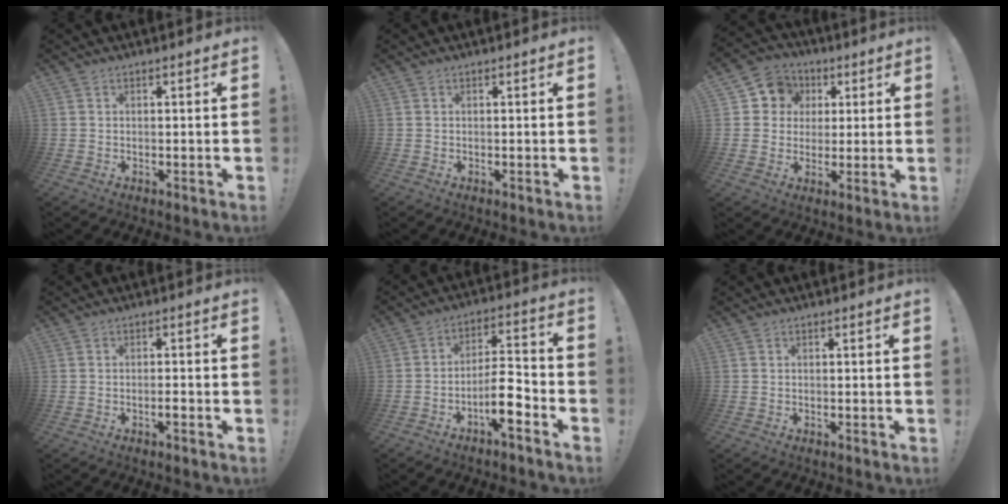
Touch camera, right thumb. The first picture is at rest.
{"total": 0.0}
{"total": 8.8, "force": [1.6, 8.3, 2.2], "torque": [-0.032, 0.002, 0.038]}
{"total": 1.6, "force": [-1.1, 0.2, 1.2], "torque": [-0.026, 0.004, -0.017]}
{"total": 10.7, "force": [-5.3, 3.1, 8.7], "torque": [-0.148, 0.023, -0.093]}
{"total": 0.0}